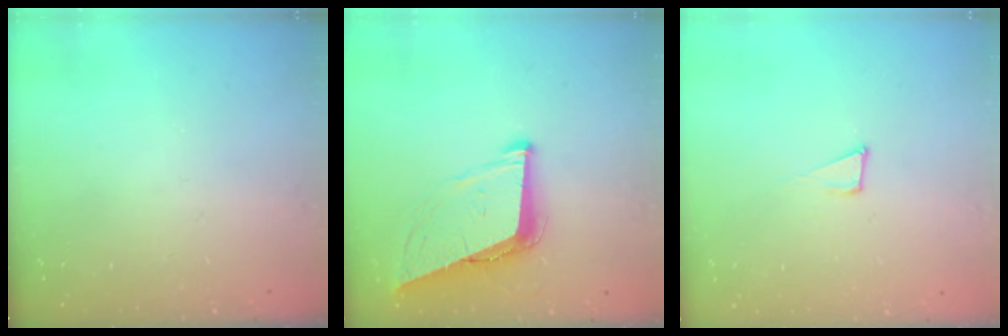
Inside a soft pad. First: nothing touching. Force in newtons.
{"total": 9.3, "press": 9.0, "slide": 2.3}
{"total": 6.3, "press": 6.1, "slide": 1.2}